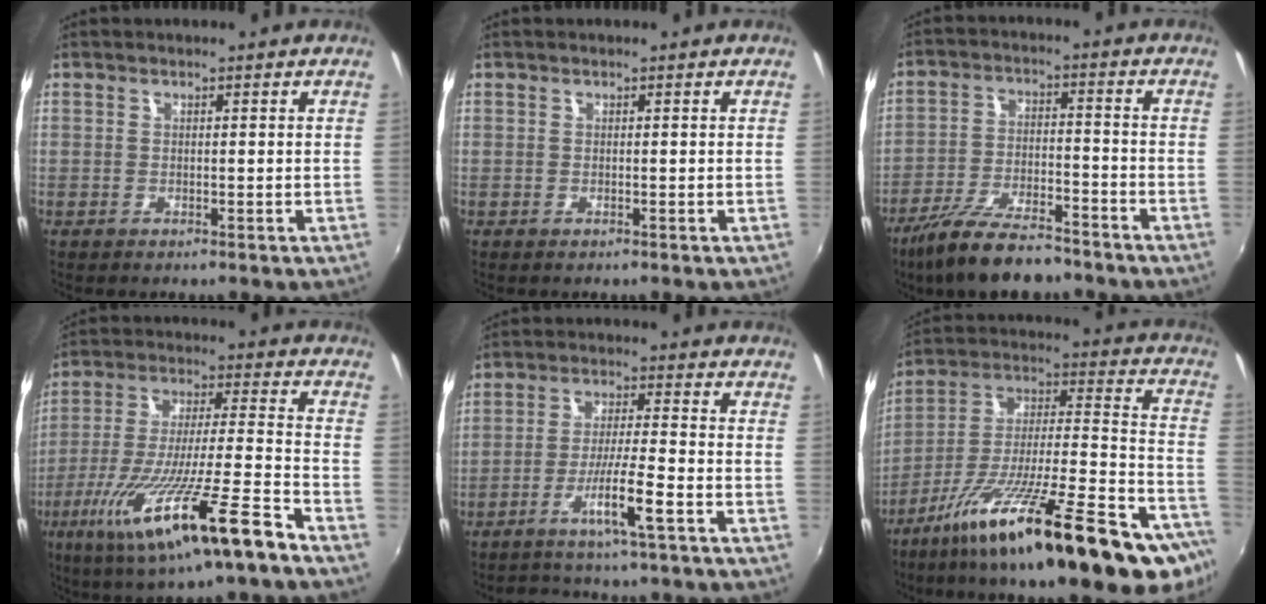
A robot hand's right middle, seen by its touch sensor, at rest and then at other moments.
{"total": 0.0}
{"total": 13.4, "force": [-10.7, 3.7, 7.2], "torque": [-0.156, -0.021, -0.186]}
{"total": 20.4, "force": [-12.2, 0.8, 16.3], "torque": [-0.302, -0.054, -0.206]}
{"total": 6.1, "force": [-3.8, -0.2, 4.7], "torque": [-0.095, 0.002, -0.068]}
{"total": 29.0, "force": [-18.5, 4.0, 22.0], "torque": [-0.315, -0.039, -0.292]}